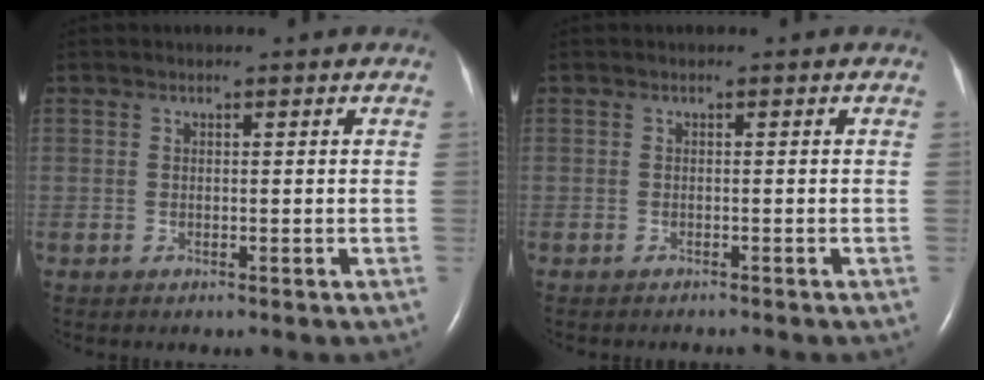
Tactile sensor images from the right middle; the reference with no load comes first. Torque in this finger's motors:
{"motor_torque": [0.15, -0.21, -0.06, -0.01]}